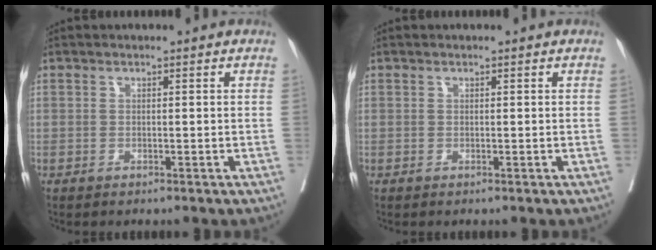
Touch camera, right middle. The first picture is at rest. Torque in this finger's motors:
{"motor_torque": [0.00, 0.00, 0.00, 0.00]}